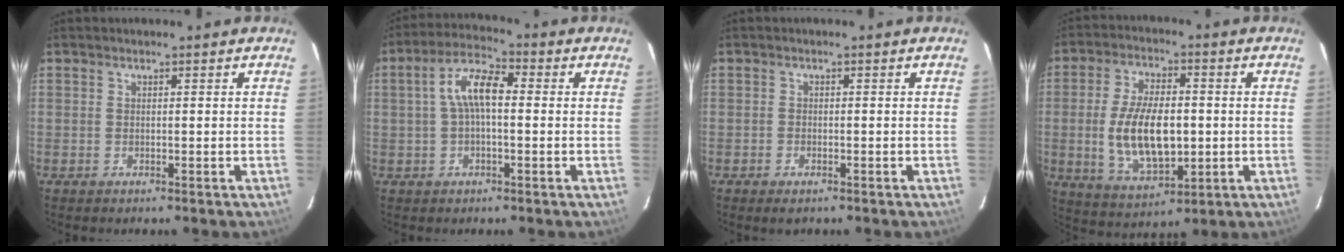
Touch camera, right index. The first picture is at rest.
{"total": 7.5, "force": [0.3, 3.0, 6.8], "torque": [-0.139, 0.023, 0.005]}
{"total": 1.7, "force": [-1.3, 0.7, 0.9], "torque": [-0.022, -0.004, -0.025]}
{"total": 14.1, "force": [-1.0, 6.8, 12.3], "torque": [-0.241, -0.007, -0.006]}